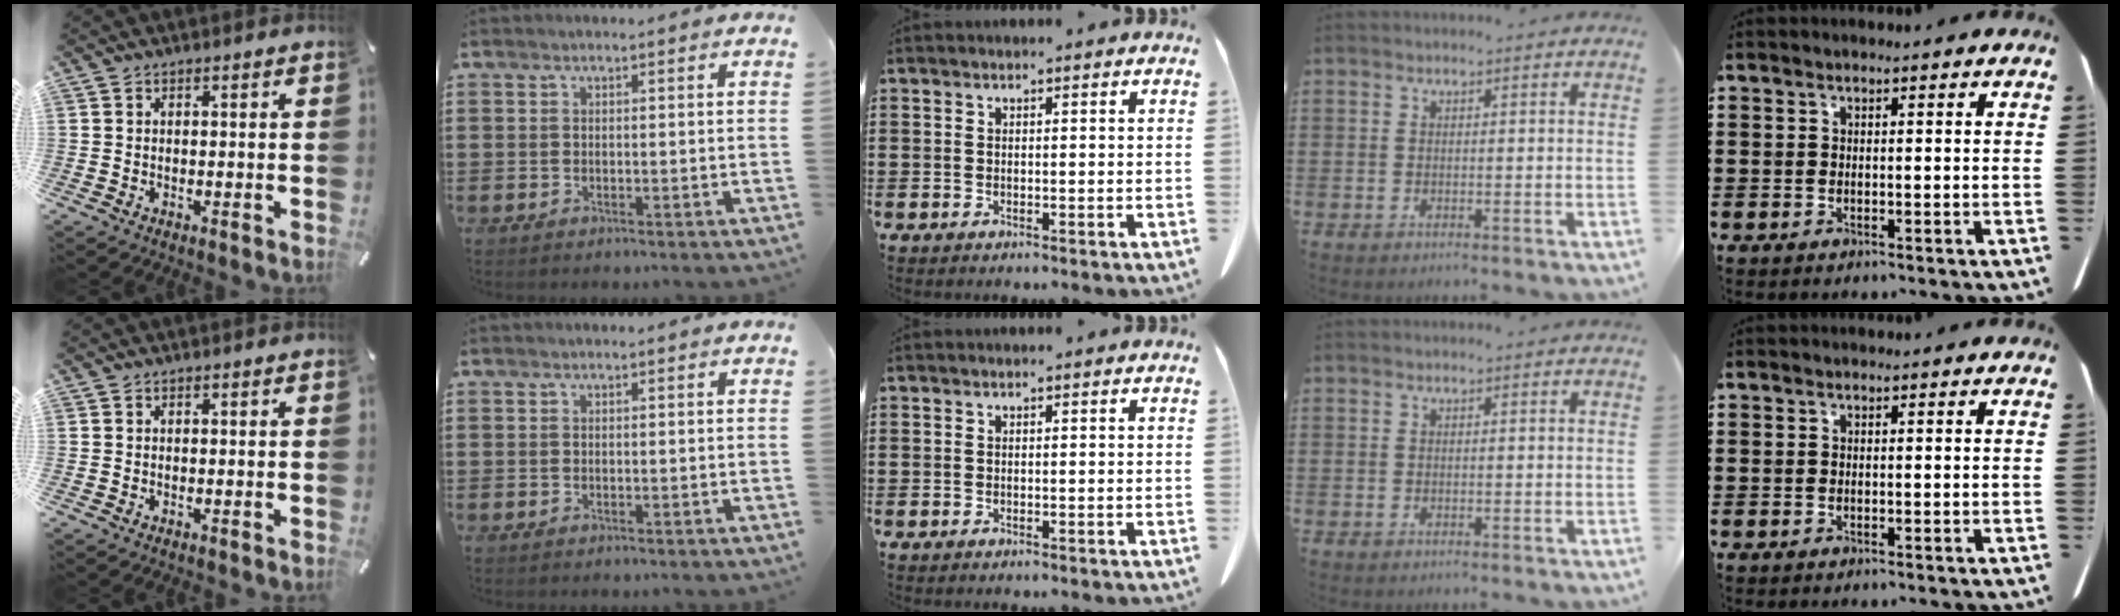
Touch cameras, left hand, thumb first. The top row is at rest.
{}